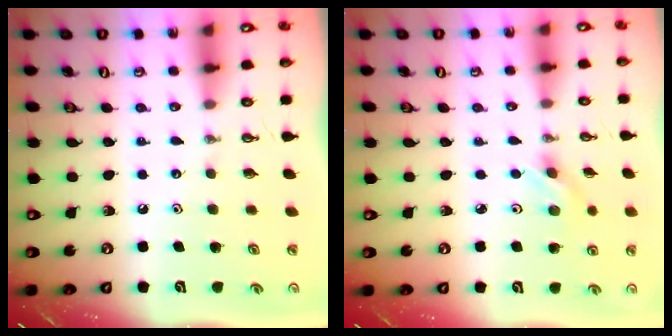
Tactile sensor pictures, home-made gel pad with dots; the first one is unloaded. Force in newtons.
{"total": 2.8, "press": 2.4, "slide": 1.4}